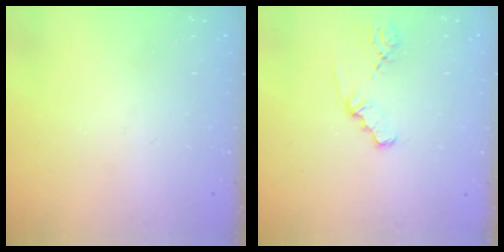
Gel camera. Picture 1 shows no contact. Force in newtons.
{"total": 1.8, "press": 1.8, "slide": 0.3}